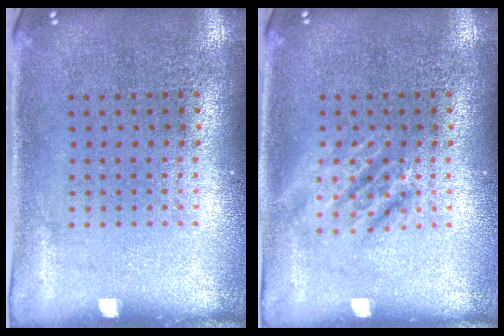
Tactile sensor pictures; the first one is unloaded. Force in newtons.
{"total": 2.0, "press": 2.0, "slide": 0.3}